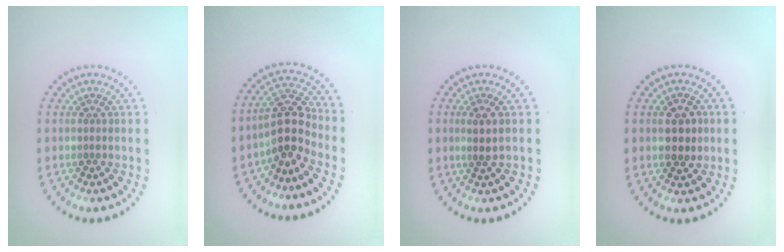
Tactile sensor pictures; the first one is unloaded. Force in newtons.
{"total": 4.0, "press": 3.5, "slide": 1.8}
{"total": 1.5, "press": 1.2, "slide": 0.9}
{"total": 2.7, "press": 2.7, "slide": 0.2}